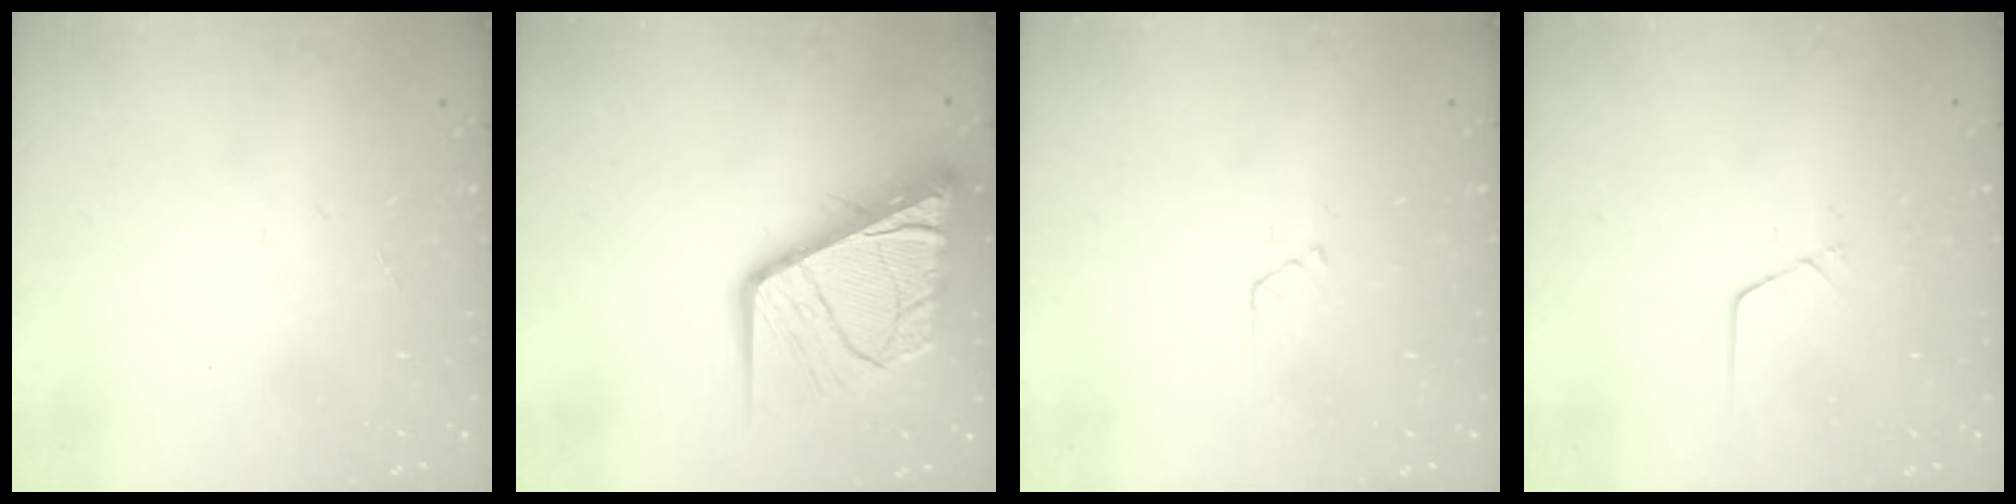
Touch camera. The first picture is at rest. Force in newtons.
{"total": 19.0, "press": 18.9, "slide": 2.1}
{"total": 2.4, "press": 2.4, "slide": 0.3}
{"total": 0.6, "press": 0.6, "slide": 0.2}